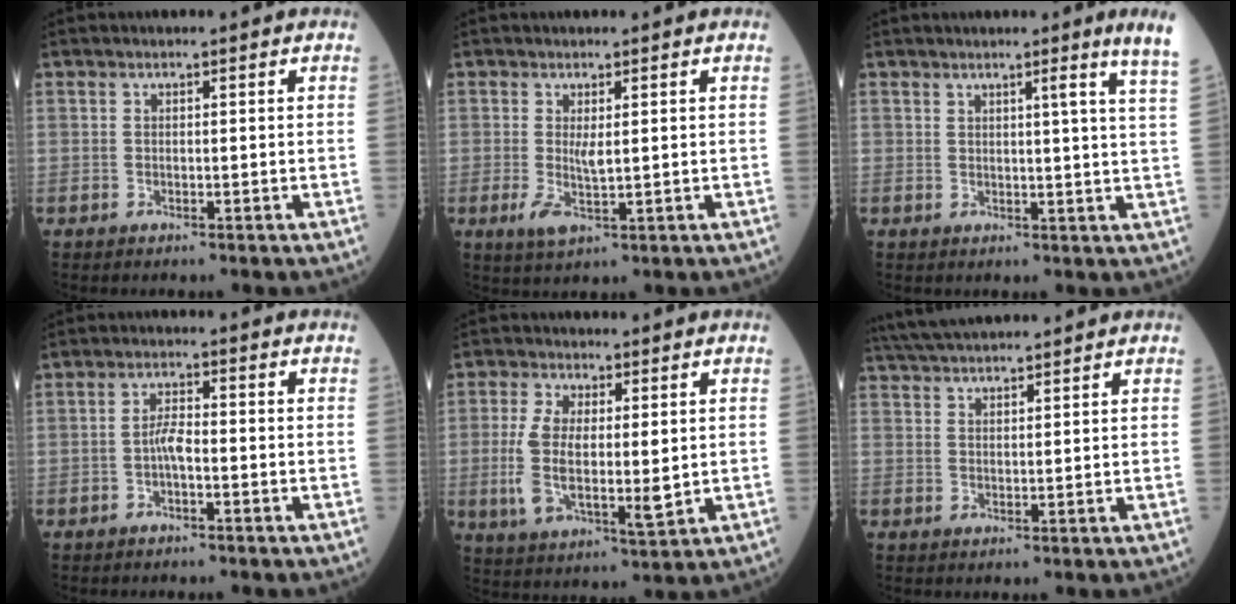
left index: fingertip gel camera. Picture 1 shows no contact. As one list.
[{"total": 3.2, "force": [-0.1, 0.8, 3.1], "torque": [-0.066, -0.010, 0.004]}, {"total": 6.3, "force": [4.5, -1.7, 4.0], "torque": [-0.052, -0.033, 0.034]}, {"total": 2.7, "force": [-1.0, 0.7, 2.5], "torque": [-0.050, 0.002, -0.021]}, {"total": 10.4, "force": [0.3, 3.8, 9.6], "torque": [-0.208, -0.010, 0.009]}, {"total": 9.5, "force": [8.8, 0.6, 3.6], "torque": [-0.071, 0.038, 0.147]}]